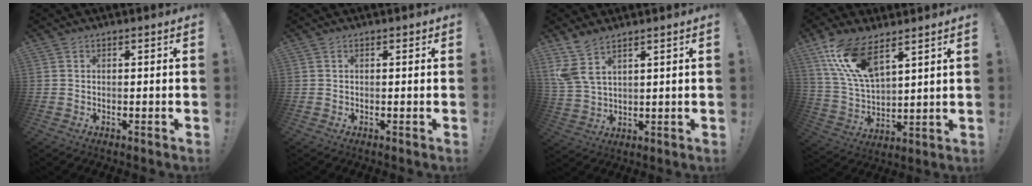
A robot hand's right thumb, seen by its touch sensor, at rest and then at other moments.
{"total": 0.6, "force": [0.2, 0.5, 0.2], "torque": [-0.004, 0.002, 0.004]}
{"total": 7.2, "force": [5.2, 2.8, 4.2], "torque": [-0.092, -0.023, 0.100]}
{"total": 14.6, "force": [9.6, 5.5, 9.5], "torque": [-0.196, -0.048, 0.179]}